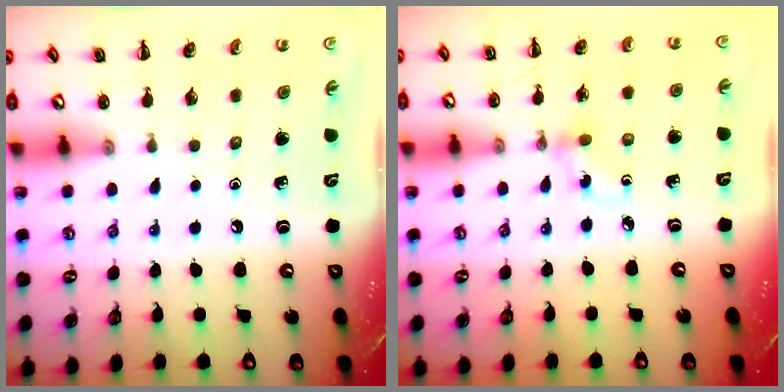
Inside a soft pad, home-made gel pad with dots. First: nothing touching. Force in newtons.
{"total": 3.1, "press": 2.9, "slide": 1.2}